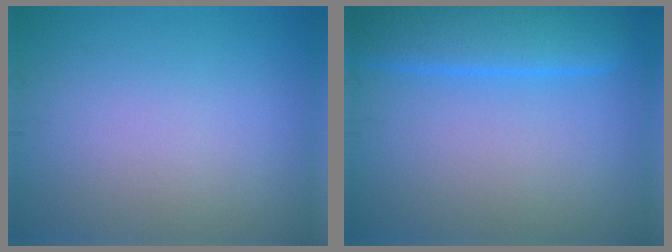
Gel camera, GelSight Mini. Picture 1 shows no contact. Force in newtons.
{"total": 5.4, "press": 5.4, "slide": 0.3}